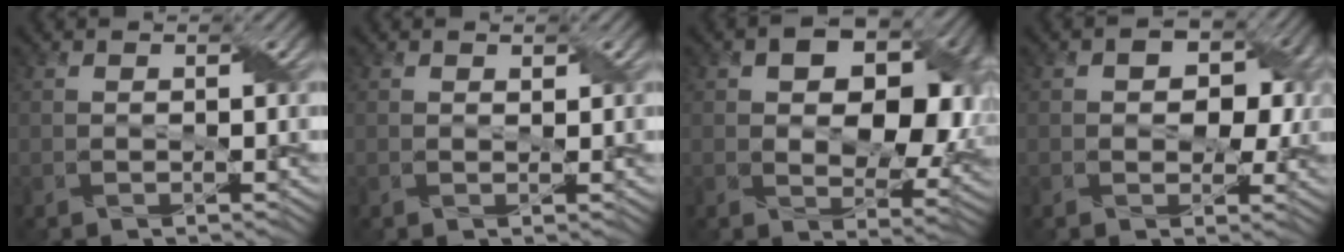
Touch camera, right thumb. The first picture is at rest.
{"total": 0.6, "force": [0.5, 0.3, 0.2], "torque": [-0.007, -0.004, 0.011]}
{"total": 13.0, "force": [2.6, 7.8, 10.0], "torque": [-0.134, 0.001, 0.047]}
{"total": 5.9, "force": [0.8, 4.2, 4.1], "torque": [-0.049, -0.002, 0.002]}